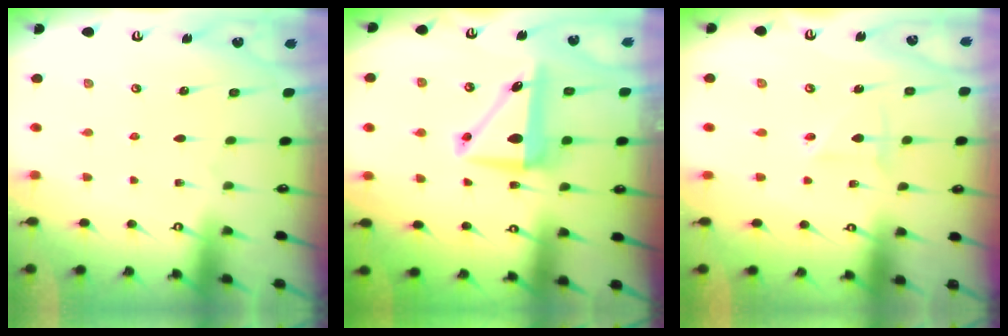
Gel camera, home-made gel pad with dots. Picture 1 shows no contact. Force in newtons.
{"total": 8.8, "press": 8.6, "slide": 2.0}
{"total": 2.5, "press": 2.3, "slide": 0.8}